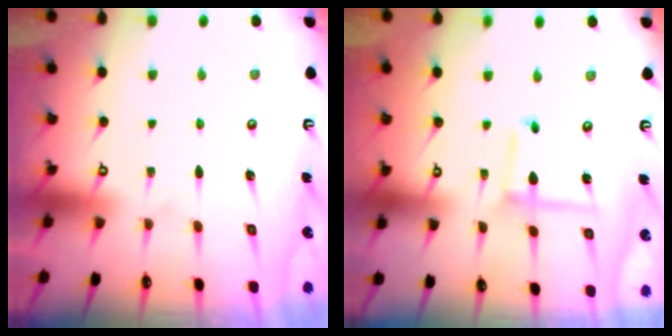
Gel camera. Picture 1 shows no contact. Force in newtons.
{"total": 7.3, "press": 7.2, "slide": 0.6}